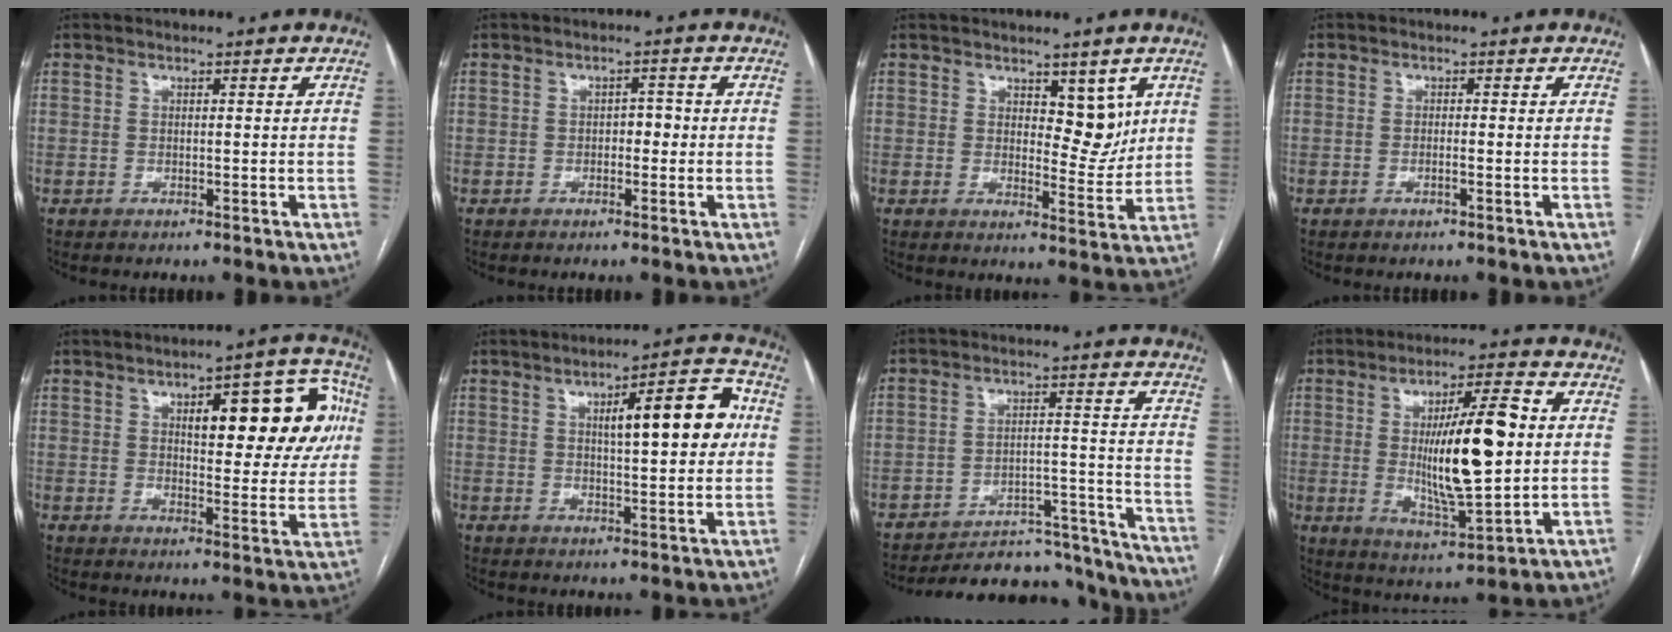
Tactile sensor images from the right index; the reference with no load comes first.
{"total": 2.0, "force": [-0.4, 1.2, 1.6], "torque": [-0.018, 0.011, -0.006]}
{"total": 5.4, "force": [2.7, 2.8, 3.8], "torque": [-0.043, -0.006, 0.042]}
{"total": 0.8, "force": [-0.3, 0.0, 0.8], "torque": [-0.017, 0.000, -0.005]}
{"total": 15.7, "force": [4.8, 5.3, 13.9], "torque": [-0.163, 0.032, 0.062]}
{"total": 11.0, "force": [2.5, 2.4, 10.5], "torque": [-0.147, 0.022, 0.035]}
{"total": 18.8, "force": [-18.1, 3.8, 3.3], "torque": [-0.047, 0.025, -0.248]}
{"total": 15.2, "force": [1.4, 3.0, 14.8], "torque": [-0.255, 0.001, 0.026]}